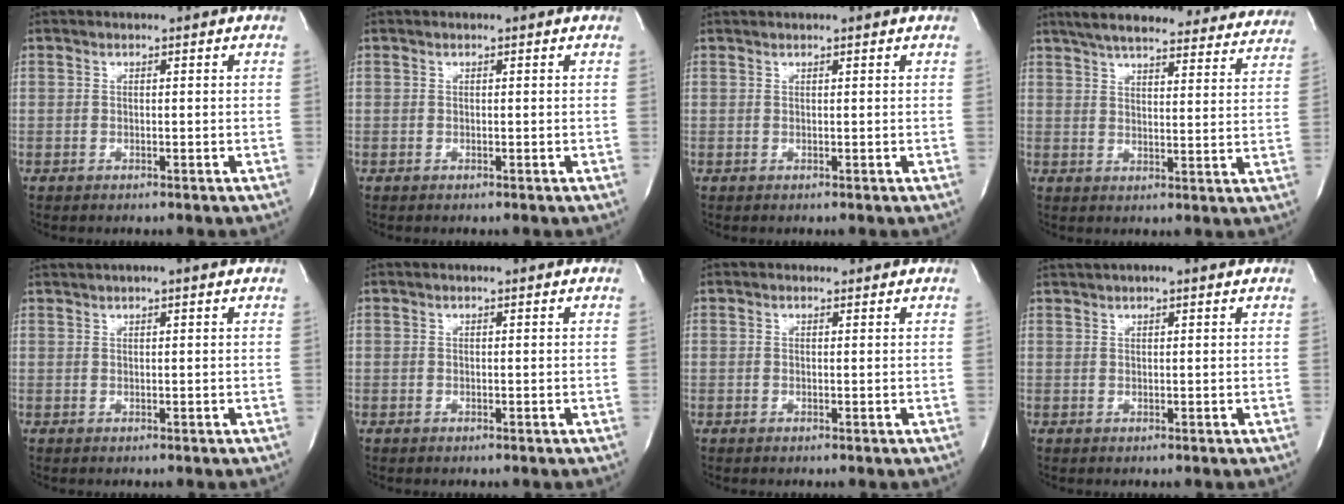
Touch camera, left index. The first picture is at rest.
{"total": 0.0}
{"total": 2.3, "force": [2.2, 0.0, 0.8], "torque": [-0.014, 0.023, 0.029]}
{"total": 29.1, "force": [26.0, 6.0, 11.5], "torque": [-0.183, -0.022, 0.313]}
{"total": 5.4, "force": [4.4, 0.0, 3.1], "torque": [-0.052, 0.034, 0.065]}
{"total": 0.7, "force": [0.6, 0.0, 0.2], "torque": [-0.006, 0.004, 0.009]}
{"total": 0.9, "force": [0.8, 0.4, 0.0], "torque": [-0.005, 0.004, 0.009]}
{"total": 6.6, "force": [5.6, 0.8, 3.5], "torque": [-0.061, 0.037, 0.081]}